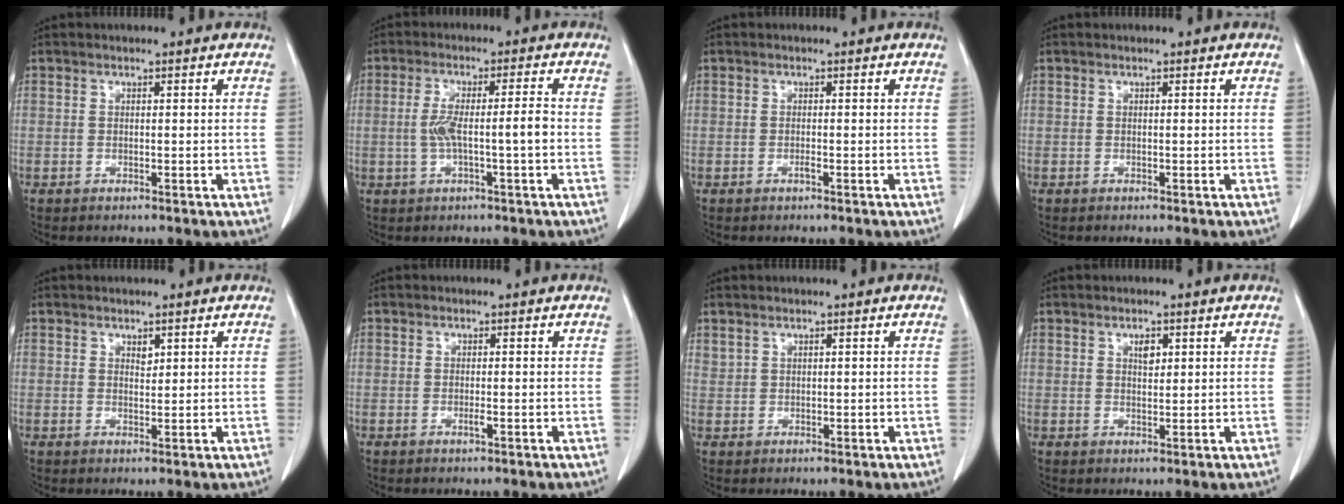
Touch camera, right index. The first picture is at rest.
{"total": 5.8, "force": [-0.9, 0.2, 5.7], "torque": [-0.116, 0.013, -0.012]}
{"total": 0.5, "force": [-0.3, 0.0, 0.4], "torque": [-0.012, -0.001, -0.005]}
{"total": 0.0}
{"total": 1.1, "force": [0.7, 0.5, 0.6], "torque": [-0.009, -0.005, 0.012]}
{"total": 0.8, "force": [-0.3, 0.0, 0.7], "torque": [-0.016, -0.002, -0.005]}
{"total": 1.1, "force": [0.9, 0.4, 0.4], "torque": [-0.007, 0.005, 0.022]}
{"total": 1.8, "force": [0.9, 0.9, 1.4], "torque": [-0.022, -0.003, 0.015]}